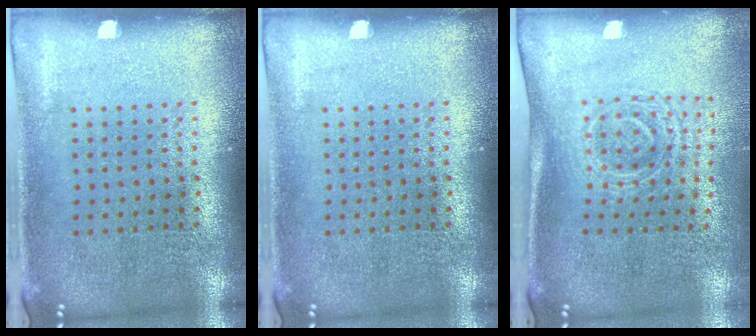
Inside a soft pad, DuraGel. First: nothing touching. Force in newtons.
{"total": 0.0}
{"total": 1.7, "press": 1.3, "slide": 1.1}